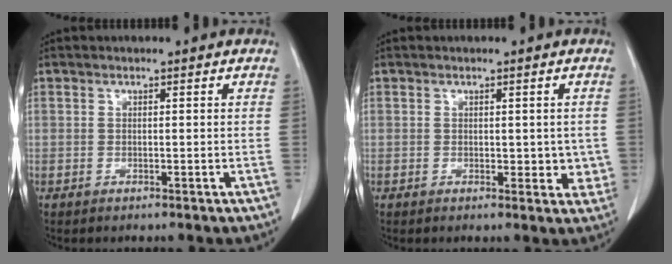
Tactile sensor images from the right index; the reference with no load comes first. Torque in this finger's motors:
{"motor_torque": [-0.03, 0.17, 0.15, 0.01]}